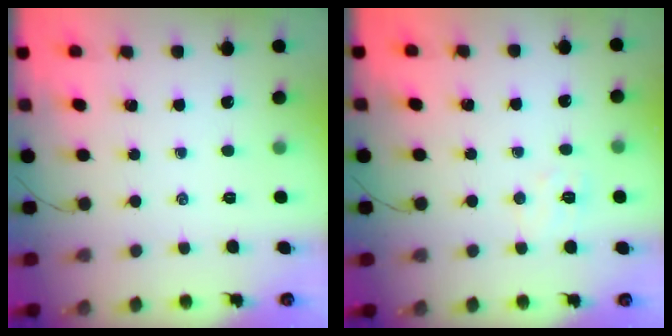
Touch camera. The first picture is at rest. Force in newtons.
{"total": 4.5, "press": 4.4, "slide": 1.2}